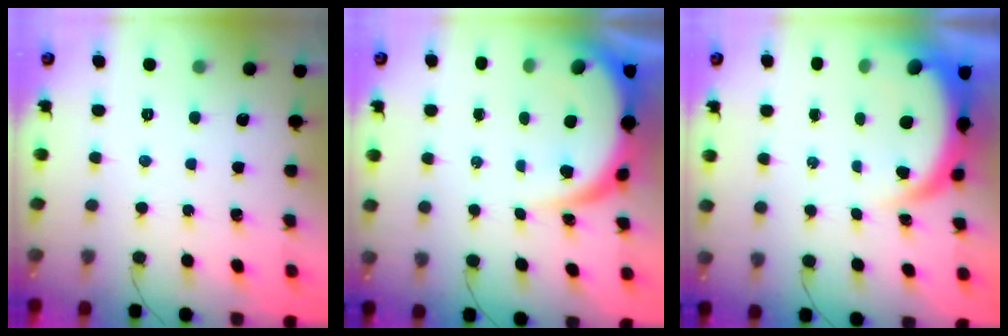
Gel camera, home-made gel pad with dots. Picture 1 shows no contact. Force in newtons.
{"total": 8.8, "press": 8.7, "slide": 0.8}
{"total": 7.8, "press": 7.7, "slide": 1.1}